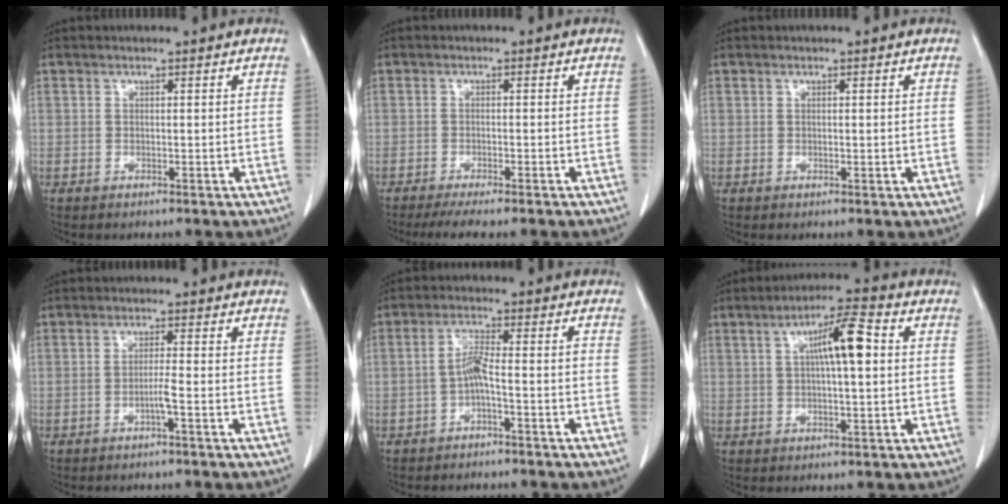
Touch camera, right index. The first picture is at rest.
{"total": 6.3, "force": [-5.2, 0.5, 3.5], "torque": [-0.042, -0.009, -0.076]}
{"total": 0.6, "force": [-0.1, 0.2, 0.6], "torque": [-0.009, -0.001, 0.000]}
{"total": 2.1, "force": [-1.0, -0.4, 1.9], "torque": [-0.036, -0.001, -0.021]}
{"total": 3.7, "force": [-1.6, 0.3, 3.4], "torque": [-0.067, 0.011, -0.030]}
{"total": 8.3, "force": [1.7, 1.2, 8.1], "torque": [-0.136, 0.019, 0.025]}